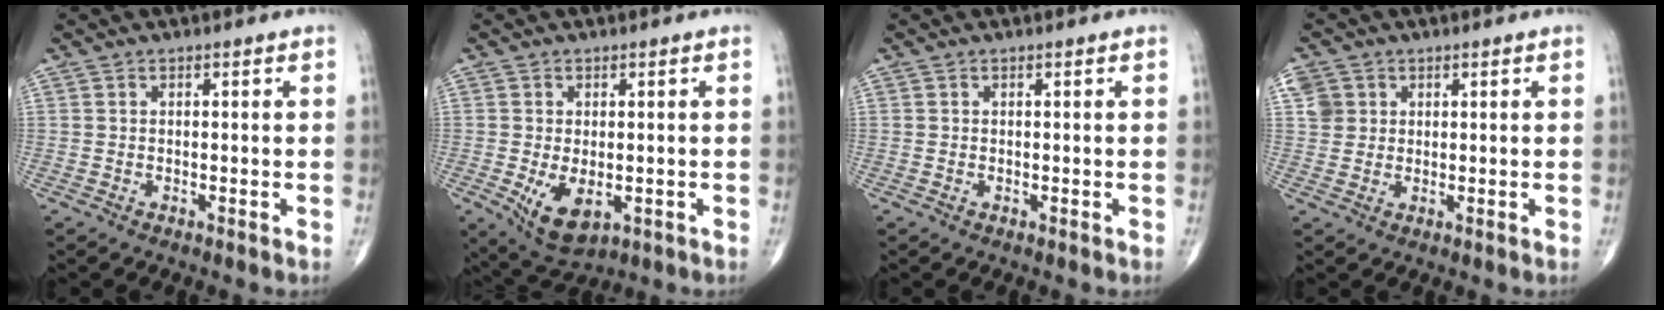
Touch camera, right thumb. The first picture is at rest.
{"total": 7.4, "force": [-1.7, 4.1, 5.9], "torque": [-0.095, -0.014, -0.015]}
{"total": 0.0}
{"total": 3.8, "force": [1.3, 3.4, 0.9], "torque": [-0.002, 0.002, 0.024]}